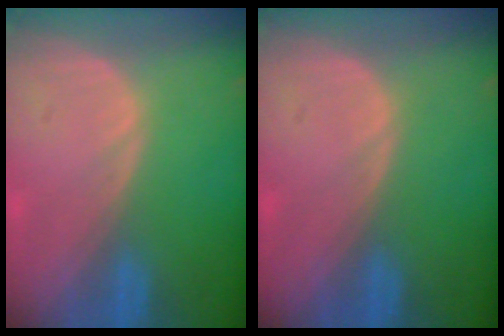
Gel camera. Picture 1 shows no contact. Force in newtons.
{"total": 0.0}